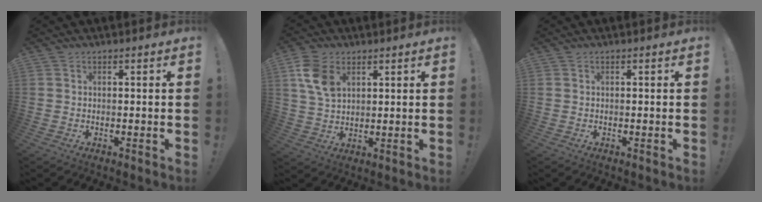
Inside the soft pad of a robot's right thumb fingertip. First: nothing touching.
{"total": 10.1, "force": [4.2, 6.5, 6.4], "torque": [-0.114, -0.004, 0.083]}
{"total": 0.0}